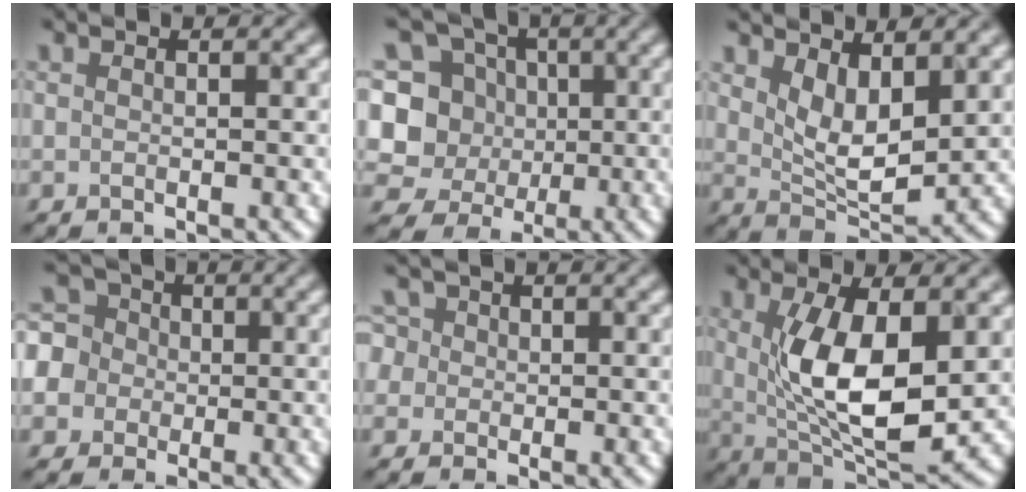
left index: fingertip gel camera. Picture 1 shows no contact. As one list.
[{"total": 9.3, "force": [0.8, 8.8, 3.1], "torque": [-0.099, 0.035, 0.015]}, {"total": 3.5, "force": [1.2, 1.6, 2.9], "torque": [-0.067, -0.012, 0.047]}, {"total": 8.2, "force": [-1.9, 7.7, 2.3], "torque": [-0.072, 0.023, -0.053]}, {"total": 2.8, "force": [0.9, 2.5, 0.9], "torque": [-0.035, 0.024, 0.015]}, {"total": 7.7, "force": [0.1, 3.0, 7.1], "torque": [-0.143, -0.015, 0.029]}]